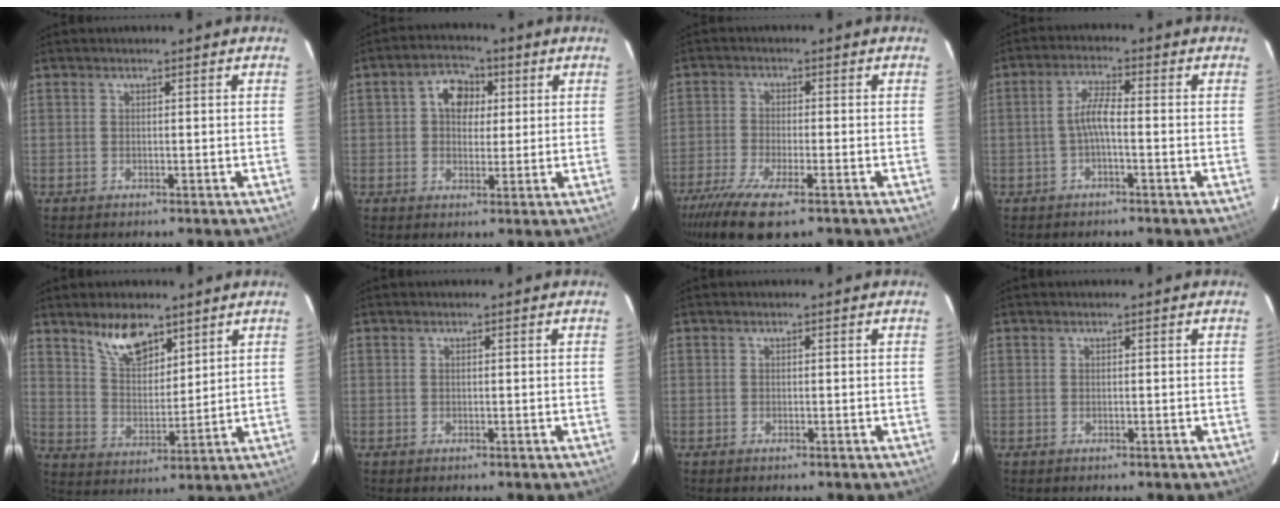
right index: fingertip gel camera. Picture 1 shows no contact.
{"total": 6.3, "force": [1.5, 4.9, 3.6], "torque": [-0.060, 0.019, 0.023]}
{"total": 11.0, "force": [-7.5, 2.7, 7.7], "torque": [-0.179, -0.041, -0.142]}
{"total": 3.8, "force": [-1.2, 0.6, 3.6], "torque": [-0.075, 0.010, -0.024]}
{"total": 9.3, "force": [6.5, 4.1, 5.2], "torque": [-0.088, 0.006, 0.128]}
{"total": 0.0}
{"total": 0.0}
{"total": 0.0}